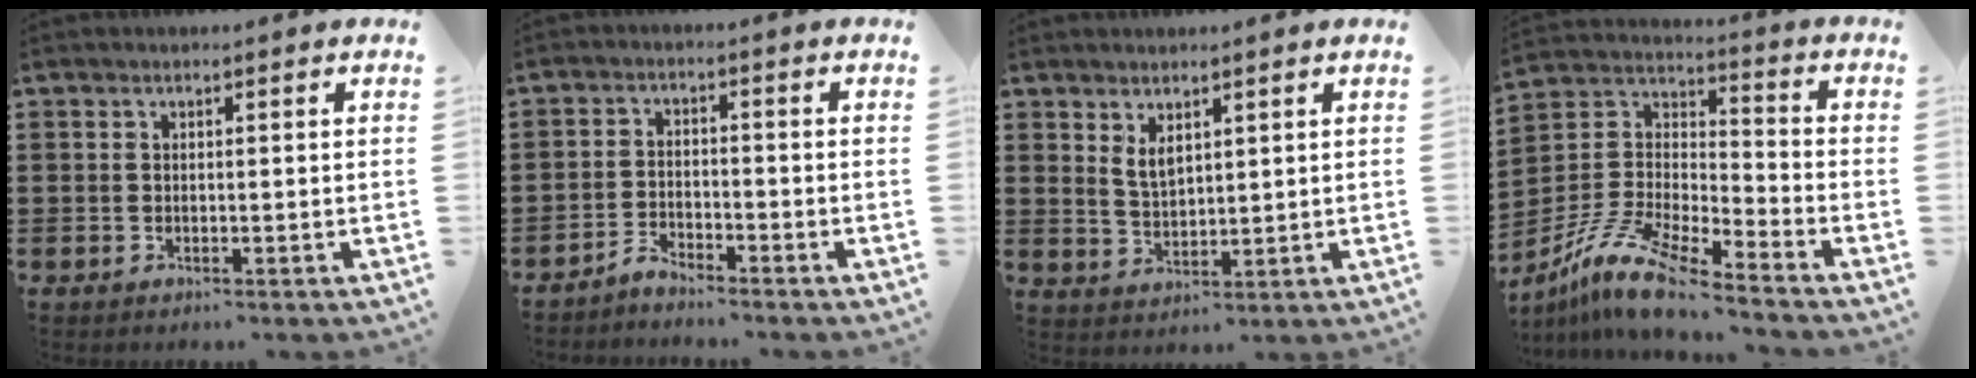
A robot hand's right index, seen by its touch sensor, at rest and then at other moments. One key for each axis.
{"total": 2.7, "fx": -2.7, "fy": 0.0, "fz": 0.0, "tx": -0.007, "ty": 0.003, "tz": -0.057}
{"total": 3.2, "fx": 2.0, "fy": 1.5, "fz": 2.0, "tx": -0.043, "ty": 0.004, "tz": 0.037}
{"total": 11.9, "fx": -10.1, "fy": 1.7, "fz": 6.0, "tx": -0.147, "ty": 0.012, "tz": -0.210}